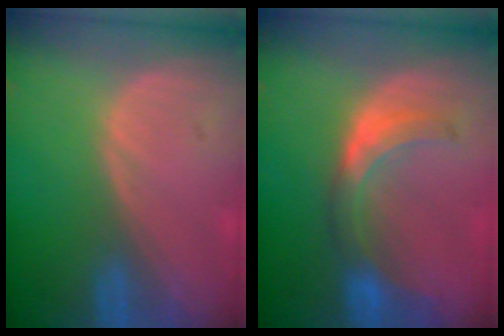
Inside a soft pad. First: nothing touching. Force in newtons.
{"total": 6.3, "press": 6.3, "slide": 0.1}